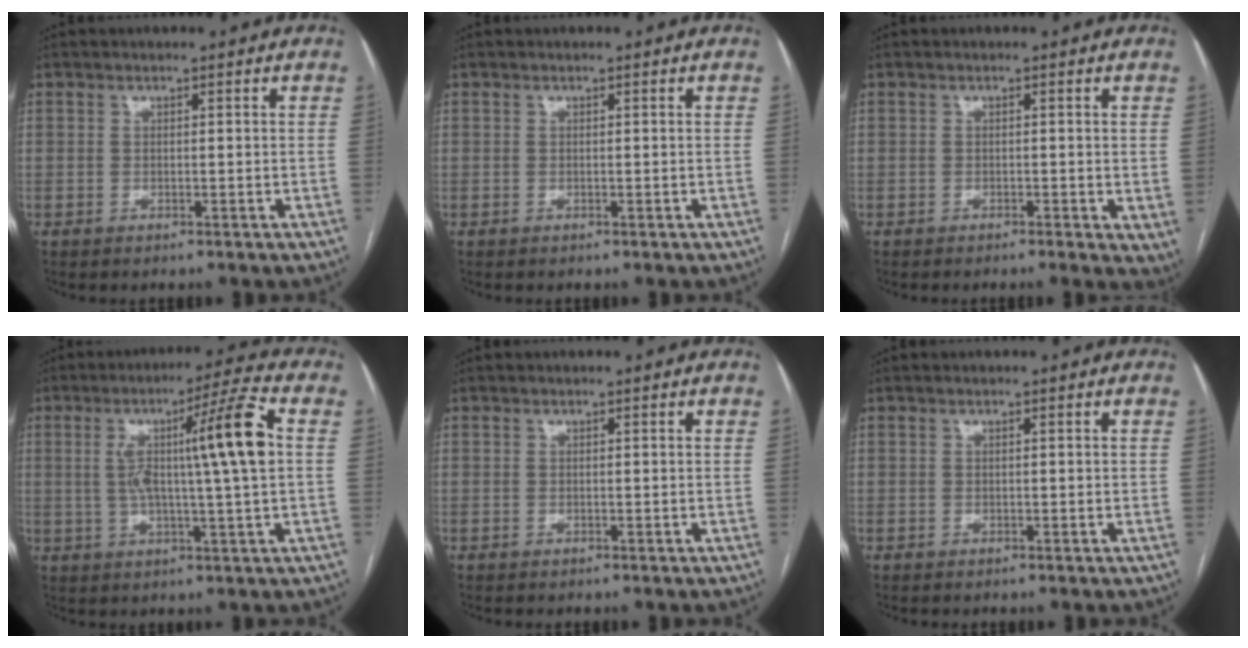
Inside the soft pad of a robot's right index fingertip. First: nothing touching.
{"total": 0.0}
{"total": 3.3, "force": [-1.3, 1.1, 2.8], "torque": [-0.024, -0.006, -0.022]}
{"total": 12.6, "force": [1.8, -1.0, 12.4], "torque": [-0.202, 0.013, 0.028]}
{"total": 0.0}
{"total": 0.0}